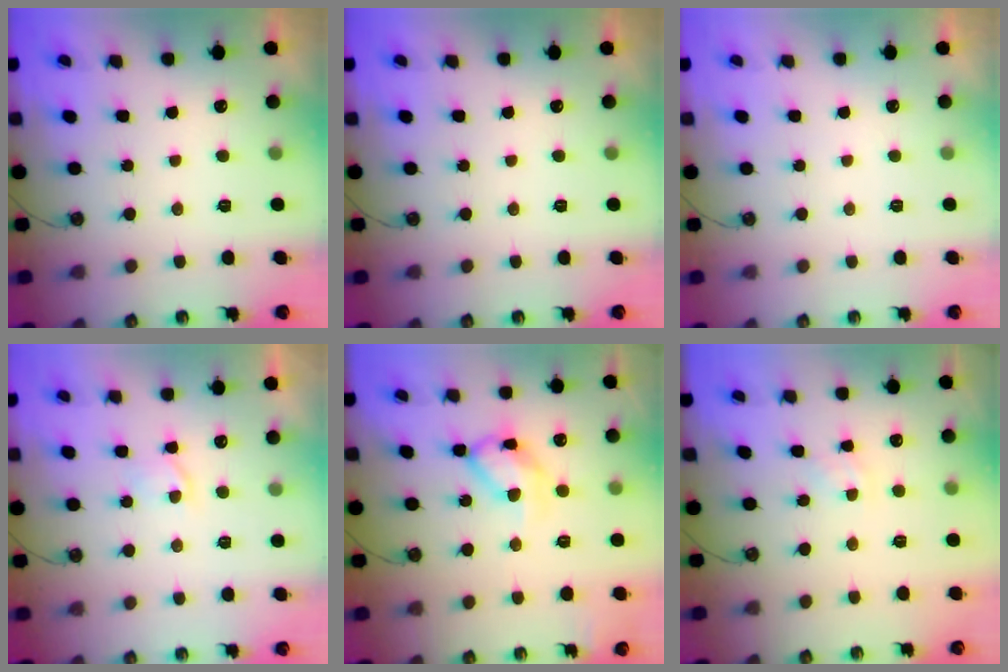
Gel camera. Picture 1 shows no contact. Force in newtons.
{"total": 0.0}
{"total": 0.0}
{"total": 2.1, "press": 2.1, "slide": 0.4}
{"total": 13.2, "press": 13.1, "slide": 1.6}
{"total": 2.1, "press": 2.1, "slide": 0.4}